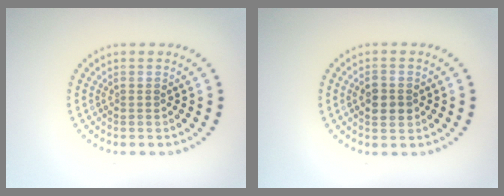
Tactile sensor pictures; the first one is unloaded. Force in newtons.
{"total": 2.7, "press": 2.7, "slide": 0.1}